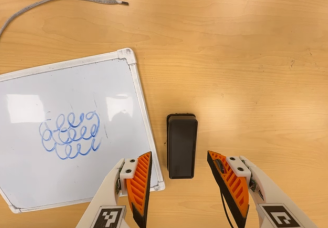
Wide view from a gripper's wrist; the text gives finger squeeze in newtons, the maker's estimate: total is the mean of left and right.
{"total": 0.0}